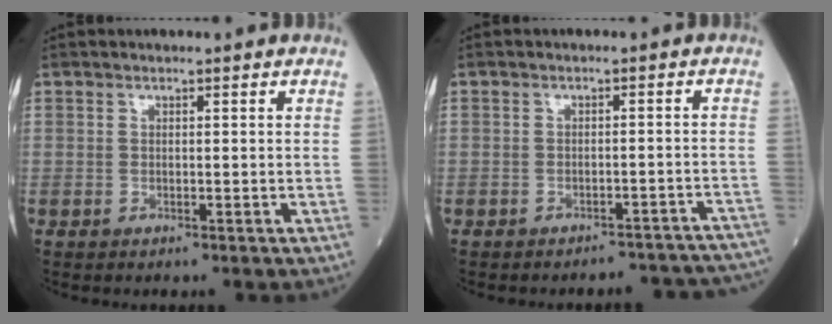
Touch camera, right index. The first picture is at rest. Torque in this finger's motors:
{"motor_torque": [-0.85, -0.68, -0.96, -0.21]}